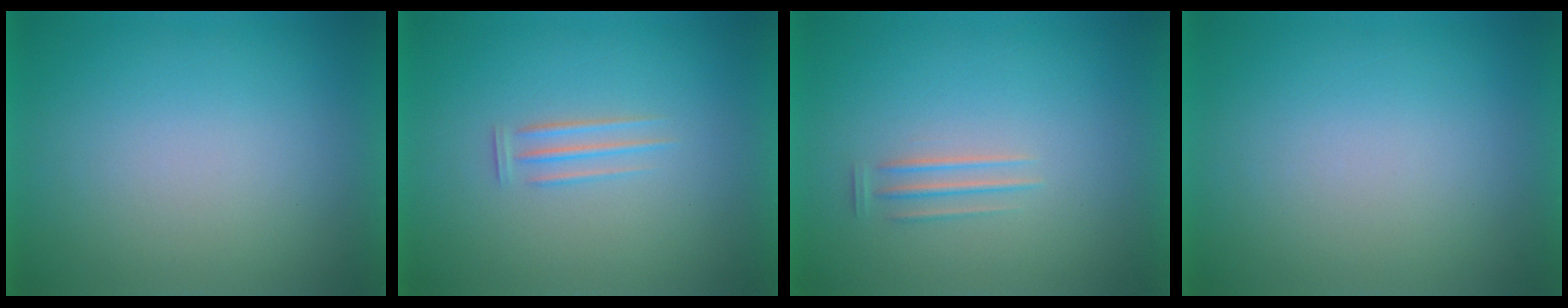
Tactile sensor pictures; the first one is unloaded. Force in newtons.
{"total": 1.9}
{"total": 1.2}
{"total": 0.0}